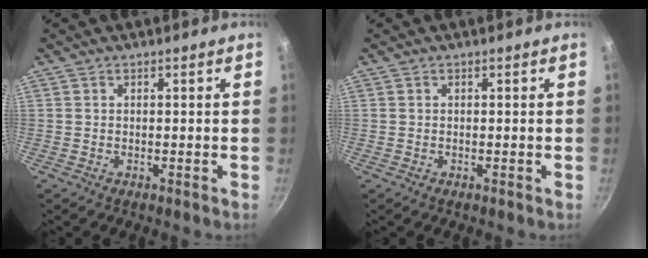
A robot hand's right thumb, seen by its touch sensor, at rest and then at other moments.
{"total": 0.0}